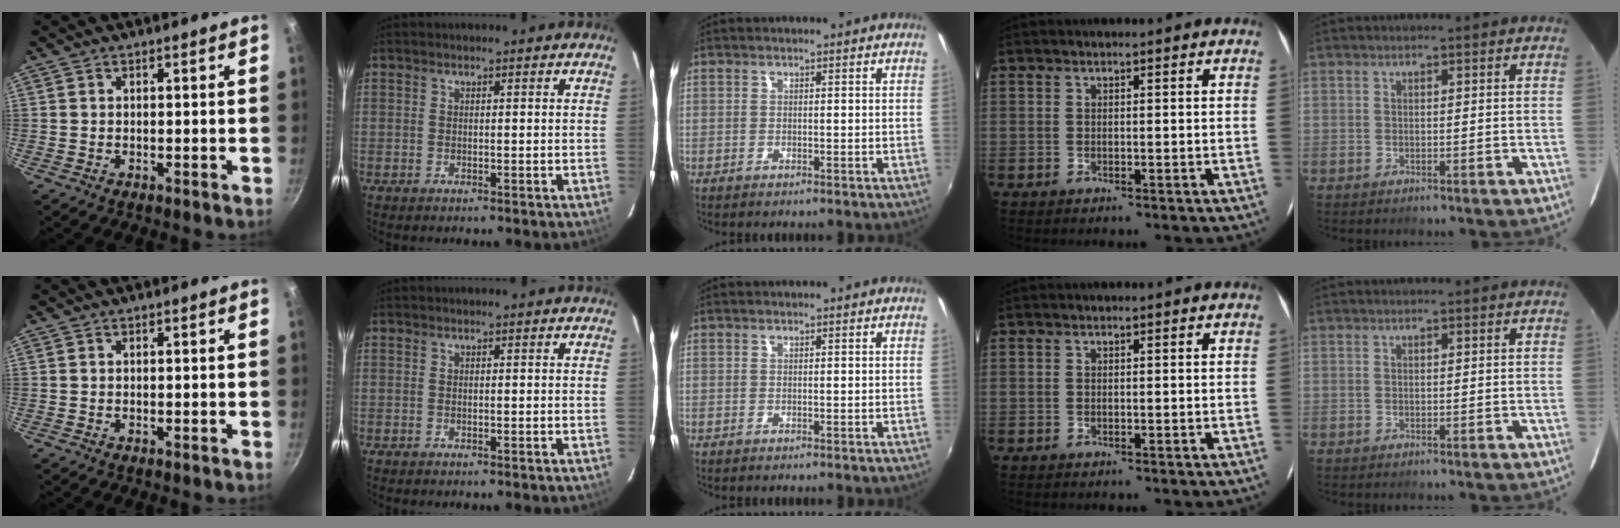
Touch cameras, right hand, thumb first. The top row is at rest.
{}